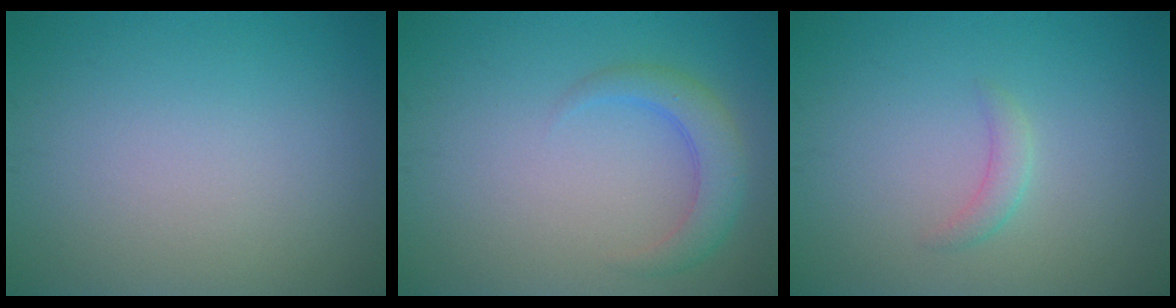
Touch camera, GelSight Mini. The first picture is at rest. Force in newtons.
{"total": 3.0, "press": 3.0, "slide": 0.1}
{"total": 1.3, "press": 1.3, "slide": 0.0}